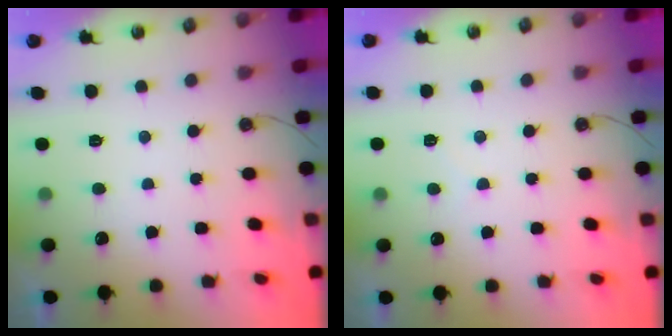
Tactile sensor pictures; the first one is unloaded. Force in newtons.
{"total": 4.4, "press": 4.3, "slide": 0.5}